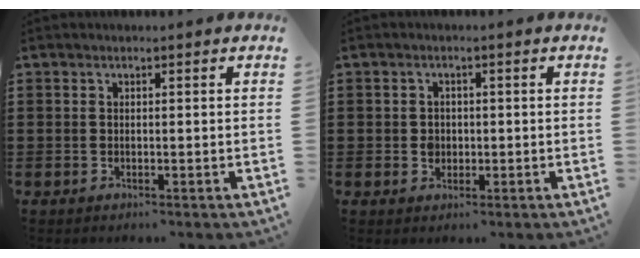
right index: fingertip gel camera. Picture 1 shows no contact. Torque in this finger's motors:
{"motor_torque": [0.47, -0.24, 0.01, 0.04]}